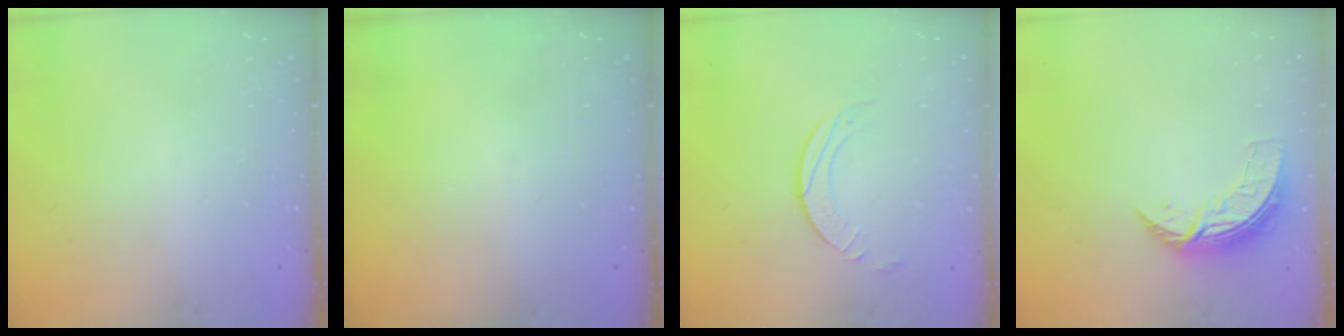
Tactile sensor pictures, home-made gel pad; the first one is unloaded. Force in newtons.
{"total": 0.0}
{"total": 2.7, "press": 2.7, "slide": 0.2}
{"total": 7.1, "press": 7.0, "slide": 0.4}